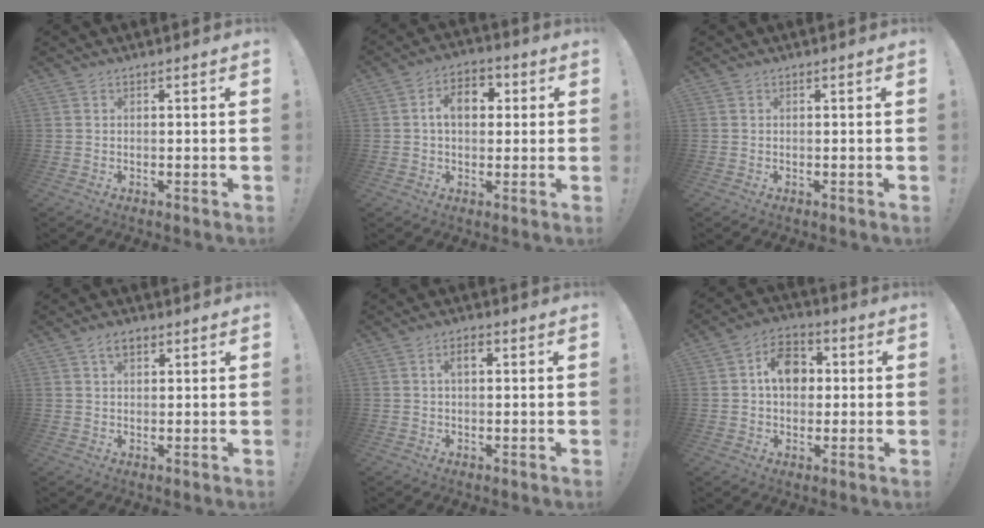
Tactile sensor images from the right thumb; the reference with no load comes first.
{"total": 9.1, "force": [1.7, 6.2, 6.4], "torque": [-0.089, 0.010, 0.028]}
{"total": 0.0}
{"total": 3.9, "force": [1.9, 2.3, 2.4], "torque": [-0.042, 0.003, 0.034]}
{"total": 3.2, "force": [0.9, 1.8, 2.5], "torque": [-0.039, 0.005, 0.009]}
{"total": 10.9, "force": [1.8, 8.6, 6.5], "torque": [-0.085, 0.005, 0.035]}